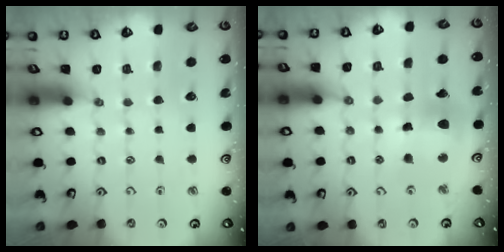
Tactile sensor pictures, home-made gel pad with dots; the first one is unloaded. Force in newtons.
{"total": 11.3, "press": 11.2, "slide": 1.4}